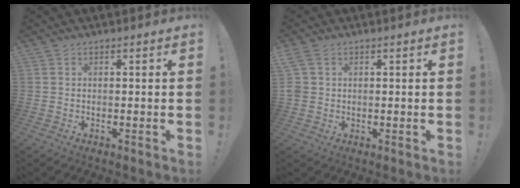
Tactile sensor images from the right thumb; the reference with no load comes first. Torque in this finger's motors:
{"motor_torque": [-0.03, 0.11, 0.27, 0.21, 0.02]}